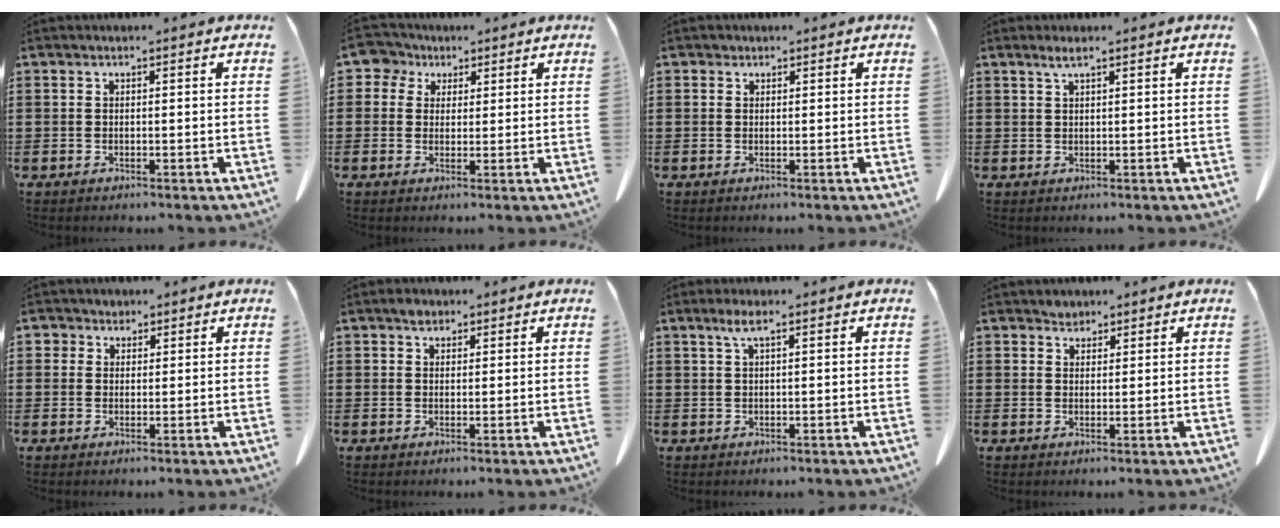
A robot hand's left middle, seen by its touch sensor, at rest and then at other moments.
{"total": 4.3, "force": [2.2, 3.6, 1.0], "torque": [-0.036, 0.006, 0.035]}
{"total": 0.6, "force": [0.4, 0.4, 0.0], "torque": [-0.002, 0.002, 0.008]}
{"total": 1.6, "force": [1.1, 0.1, 1.2], "torque": [-0.025, 0.000, 0.020]}
{"total": 2.4, "force": [1.7, 1.7, 0.3], "torque": [-0.008, 0.006, 0.031]}
{"total": 1.6, "force": [1.2, 0.9, 0.5], "torque": [-0.004, -0.001, 0.022]}
{"total": 2.2, "force": [1.0, 0.3, 2.0], "torque": [-0.042, 0.003, 0.017]}
{"total": 1.7, "force": [1.6, 0.7, -0.1], "torque": [-0.003, 0.003, 0.031]}